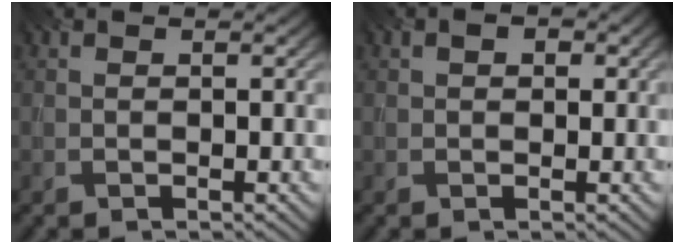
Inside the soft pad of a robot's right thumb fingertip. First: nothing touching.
{"total": 1.8, "force": [0.7, 1.2, 1.1], "torque": [-0.018, -0.002, 0.009]}